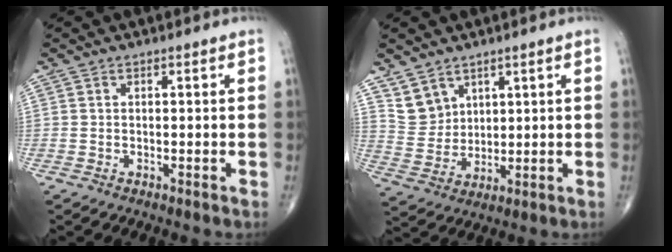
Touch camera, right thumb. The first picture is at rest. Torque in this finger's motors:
{"motor_torque": [-0.12, 0.12, 0.05, 0.46, -0.02]}